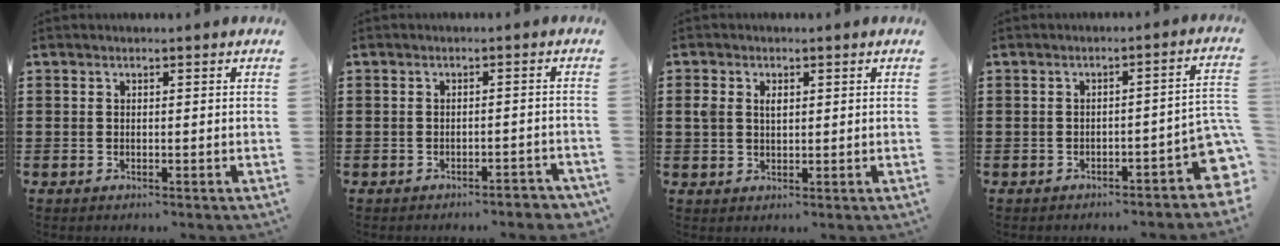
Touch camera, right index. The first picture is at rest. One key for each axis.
{"total": 2.1, "fx": -2.0, "fy": 0.0, "fz": 0.6, "tx": -0.014, "ty": -0.002, "tz": -0.040}
{"total": 2.2, "fx": 0.6, "fy": 1.4, "fz": 1.5, "tx": -0.034, "ty": 0.008, "tz": 0.011}
{"total": 4.1, "fx": -2.6, "fy": 0.8, "fz": 3.0, "tx": -0.051, "ty": -0.003, "tz": -0.048}